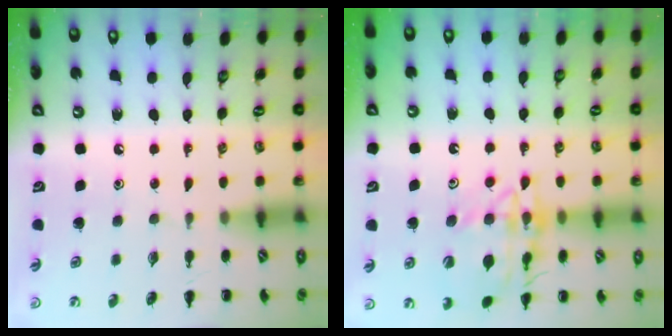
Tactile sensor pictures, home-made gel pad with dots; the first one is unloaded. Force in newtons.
{"total": 16.3, "press": 16.3, "slide": 1.1}